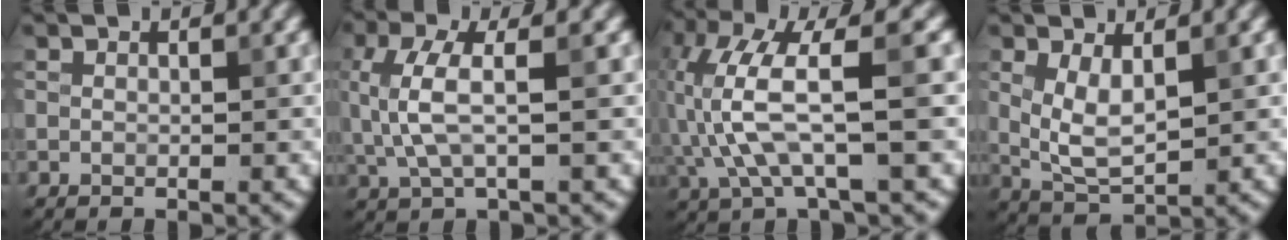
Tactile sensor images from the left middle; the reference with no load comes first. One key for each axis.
{"total": 4.3, "fx": 0.4, "fy": 1.3, "fz": 4.1, "tx": -0.100, "ty": 0.003, "tz": 0.007}
{"total": 8.4, "fx": -0.3, "fy": 2.3, "fz": 8.1, "tx": -0.186, "ty": 0.021, "tz": -0.009}
{"total": 3.5, "fx": 0.9, "fy": 1.5, "fz": 3.1, "tx": -0.067, "ty": -0.007, "tz": 0.023}